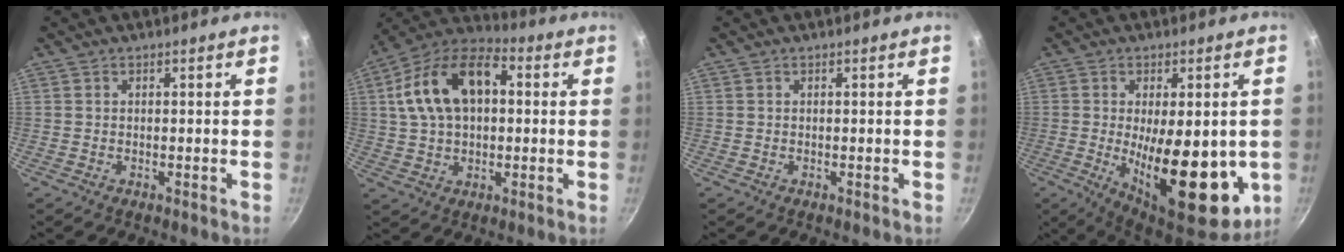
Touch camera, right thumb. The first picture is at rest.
{"total": 17.5, "force": [3.2, 10.8, 13.4], "torque": [-0.221, 0.033, 0.039]}
{"total": 0.0}
{"total": 20.2, "force": [-2.9, 8.4, 18.1], "torque": [-0.242, -0.019, -0.028]}